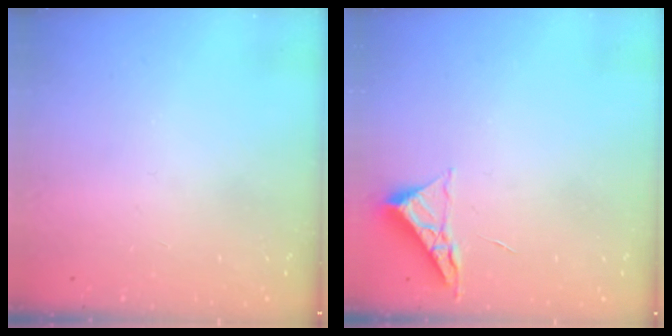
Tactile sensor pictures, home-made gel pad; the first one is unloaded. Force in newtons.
{"total": 3.8, "press": 3.8, "slide": 0.5}